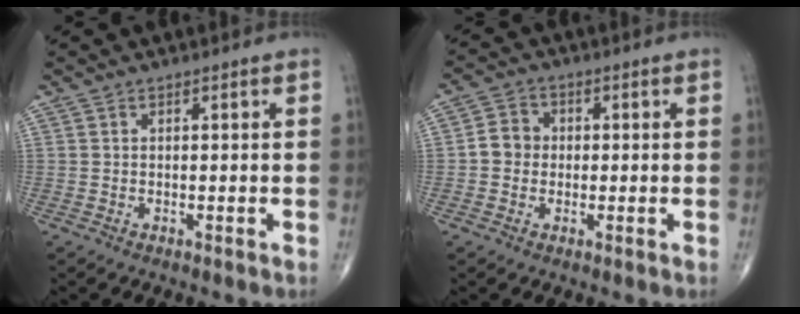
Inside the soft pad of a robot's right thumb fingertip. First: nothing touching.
{"total": 4.3, "force": [-0.3, 3.9, 1.8], "torque": [-0.019, 0.013, -0.014]}